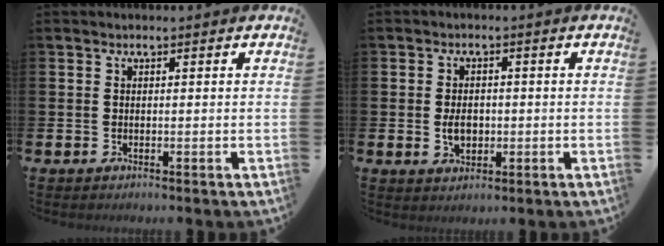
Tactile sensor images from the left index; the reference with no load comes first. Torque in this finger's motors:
{"motor_torque": [0.68, -0.14, 0.12, 0.10]}